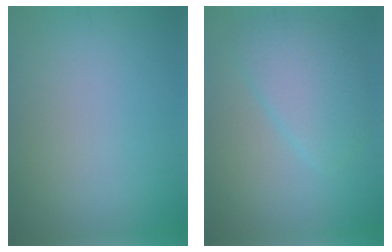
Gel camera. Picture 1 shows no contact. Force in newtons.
{"total": 4.4, "press": 4.4, "slide": 0.2}